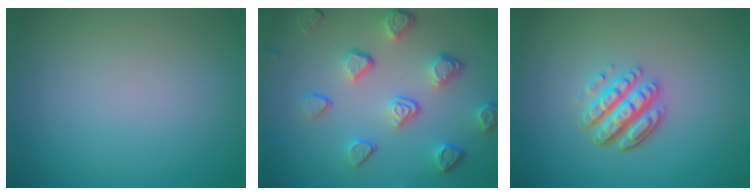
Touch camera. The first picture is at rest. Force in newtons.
{"total": 4.8, "press": 3.7, "slide": 3.1}
{"total": 4.3, "press": 3.3, "slide": 2.8}